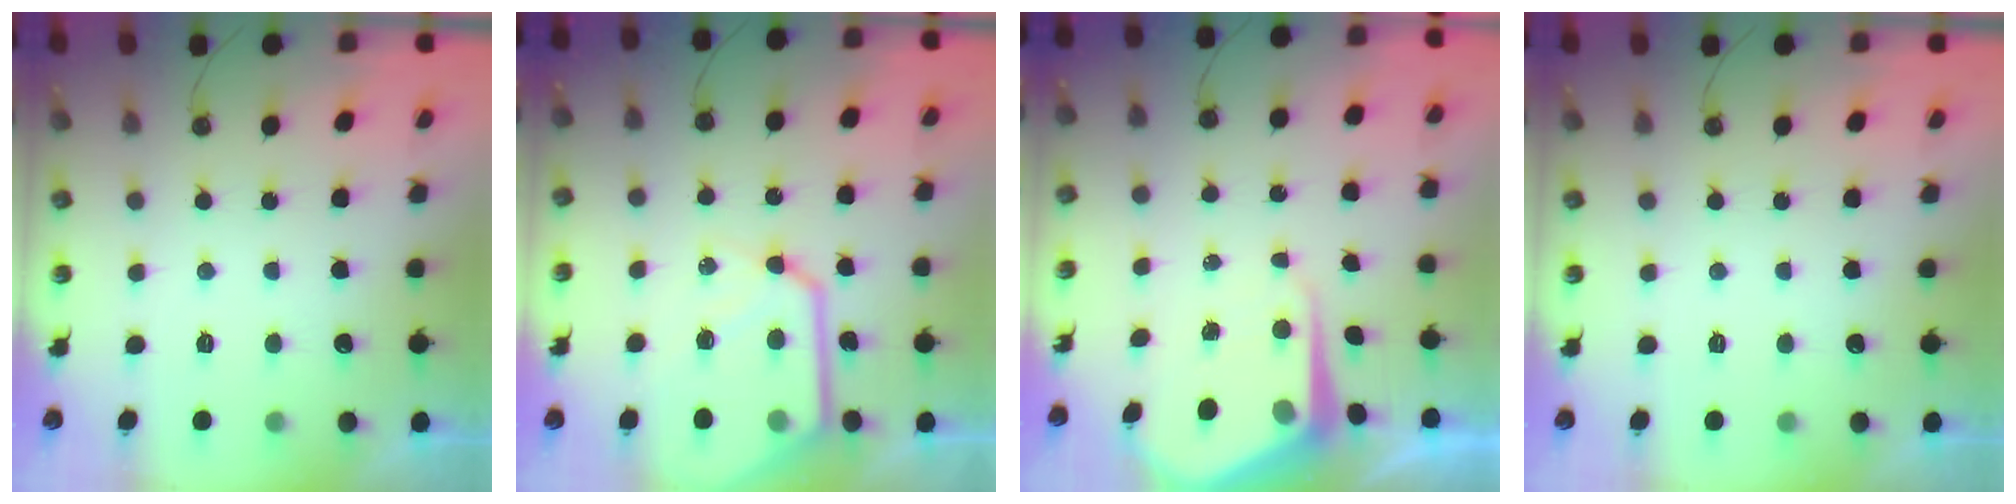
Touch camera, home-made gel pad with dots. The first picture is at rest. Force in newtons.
{"total": 15.7, "press": 15.6, "slide": 1.5}
{"total": 6.7, "press": 6.7, "slide": 0.6}
{"total": 0.0}